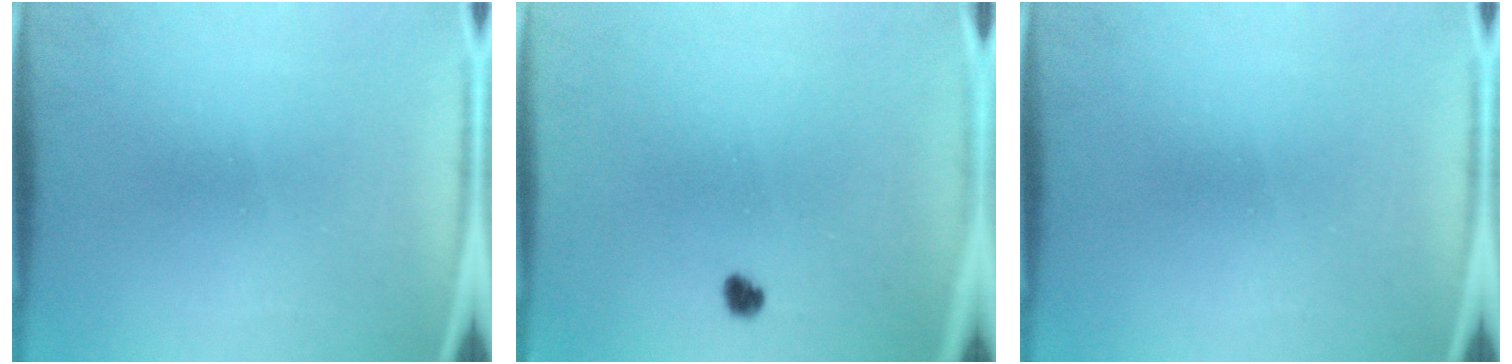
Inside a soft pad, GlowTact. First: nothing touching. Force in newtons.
{"total": 1.7}
{"total": 0.0}